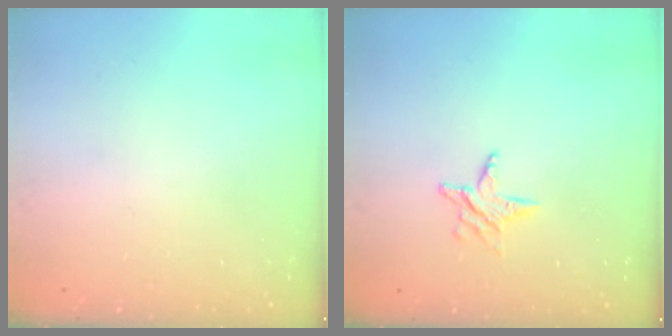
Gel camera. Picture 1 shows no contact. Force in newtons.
{"total": 4.7, "press": 4.7, "slide": 0.5}